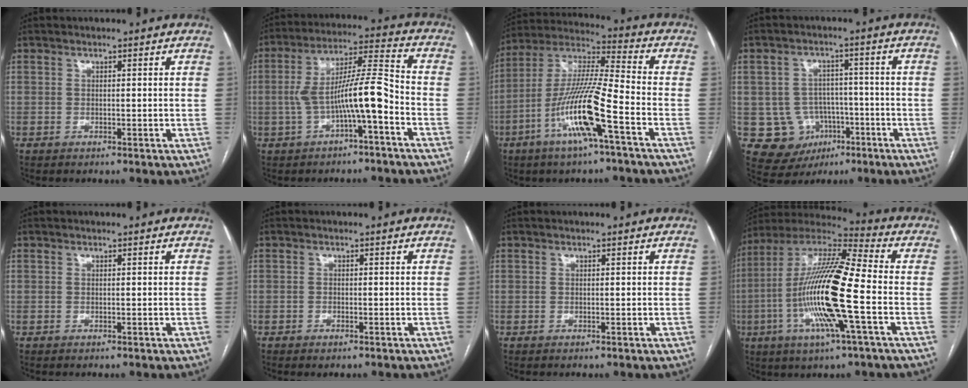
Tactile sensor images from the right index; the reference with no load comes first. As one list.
[{"total": 10.6, "force": [-3.1, 1.1, 10.1], "torque": [-0.186, 0.032, -0.051]}, {"total": 14.9, "force": [-6.2, 0.3, 13.6], "torque": [-0.276, -0.002, -0.121]}, {"total": 8.9, "force": [-2.6, 8.2, 2.1], "torque": [-0.031, 0.020, -0.024]}, {"total": 0.0}, {"total": 0.7, "force": [-0.5, 0.3, 0.5], "torque": [-0.008, -0.001, -0.001]}, {"total": 0.0}, {"total": 18.9, "force": [-4.0, 1.3, 18.4], "torque": [-0.367, -0.006, -0.082]}]